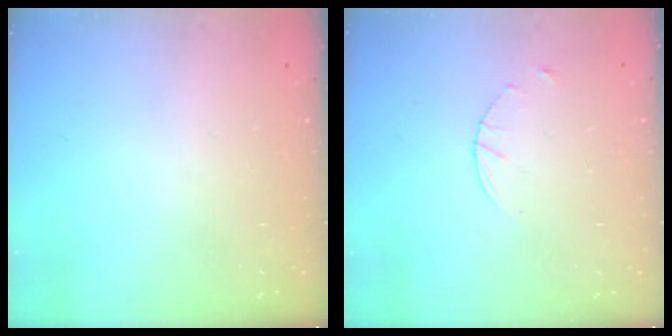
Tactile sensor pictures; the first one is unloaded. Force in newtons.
{"total": 1.6, "press": 1.6, "slide": 0.2}